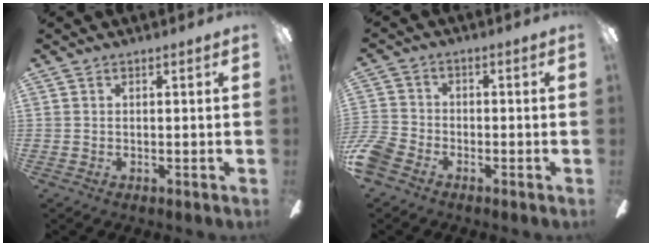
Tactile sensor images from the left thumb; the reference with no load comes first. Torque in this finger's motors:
{"motor_torque": [-0.46, 0.49, 0.01, -0.01, 0.01]}